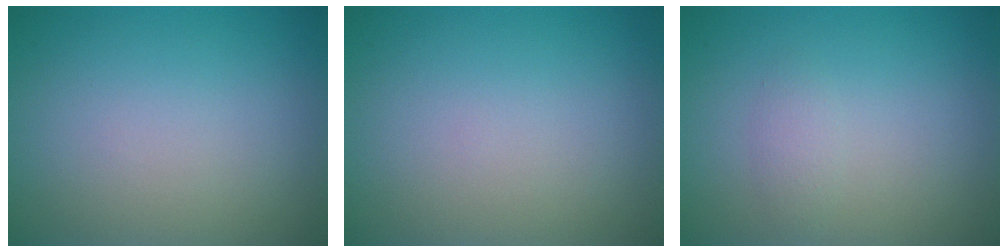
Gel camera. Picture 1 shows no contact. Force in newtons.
{"total": 0.0}
{"total": 1.1, "press": 1.1, "slide": 0.0}